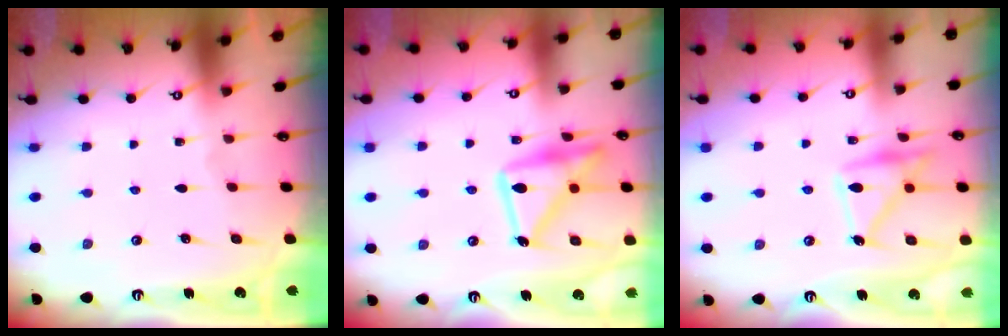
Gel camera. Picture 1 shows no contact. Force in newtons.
{"total": 18.2, "press": 18.2, "slide": 1.2}
{"total": 17.0, "press": 17.0, "slide": 0.9}